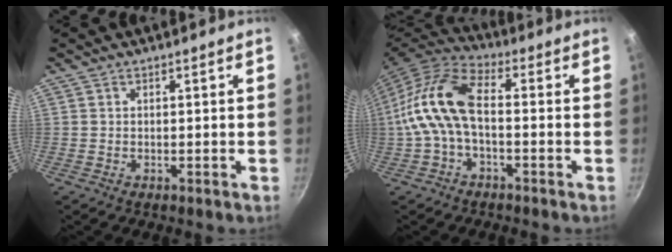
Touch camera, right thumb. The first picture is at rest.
{"total": 12.9, "force": [-1.3, 6.9, 10.8], "torque": [-0.219, 0.036, -0.040]}